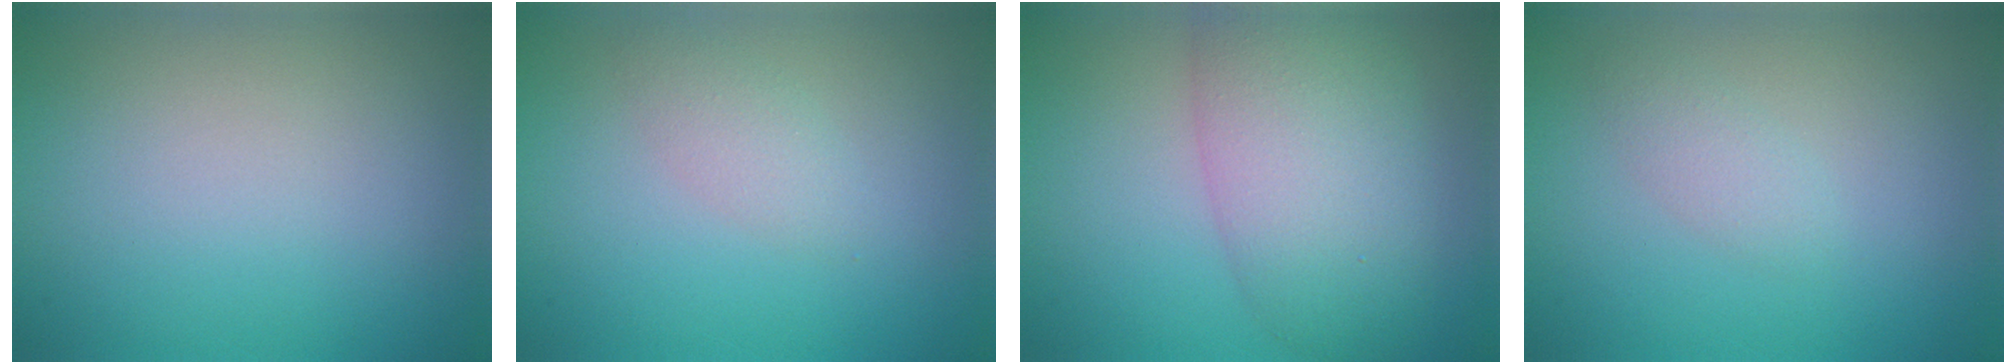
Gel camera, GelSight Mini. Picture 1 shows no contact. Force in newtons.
{"total": 1.6, "press": 1.6, "slide": 0.1}
{"total": 7.6, "press": 7.6, "slide": 0.3}
{"total": 1.3, "press": 1.3, "slide": 0.0}